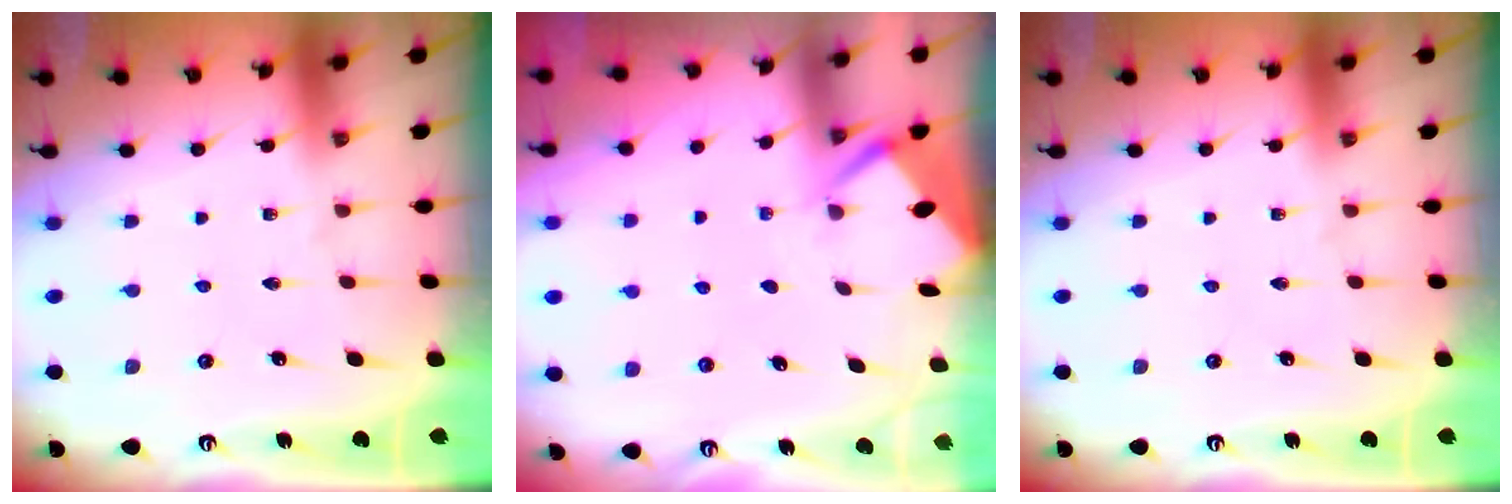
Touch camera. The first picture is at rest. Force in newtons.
{"total": 2.7, "press": 2.6, "slide": 0.3}
{"total": 0.0}